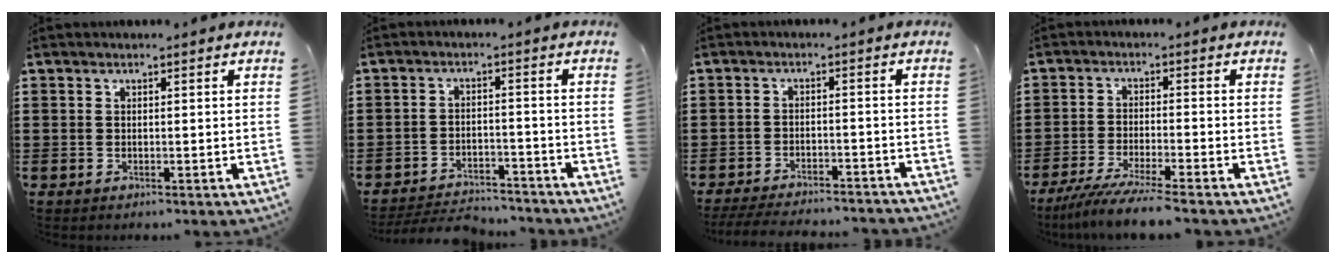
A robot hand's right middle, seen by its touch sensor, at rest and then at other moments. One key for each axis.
{"total": 4.3, "fx": -4.2, "fy": 0.7, "fz": 0.6, "tx": -0.019, "ty": 0.004, "tz": -0.091}
{"total": 4.2, "fx": -4.0, "fy": 0.1, "fz": 1.1, "tx": -0.024, "ty": -0.003, "tz": -0.081}
{"total": 5.4, "fx": -4.8, "fy": -0.5, "fz": 2.3, "tx": -0.056, "ty": -0.023, "tz": -0.096}